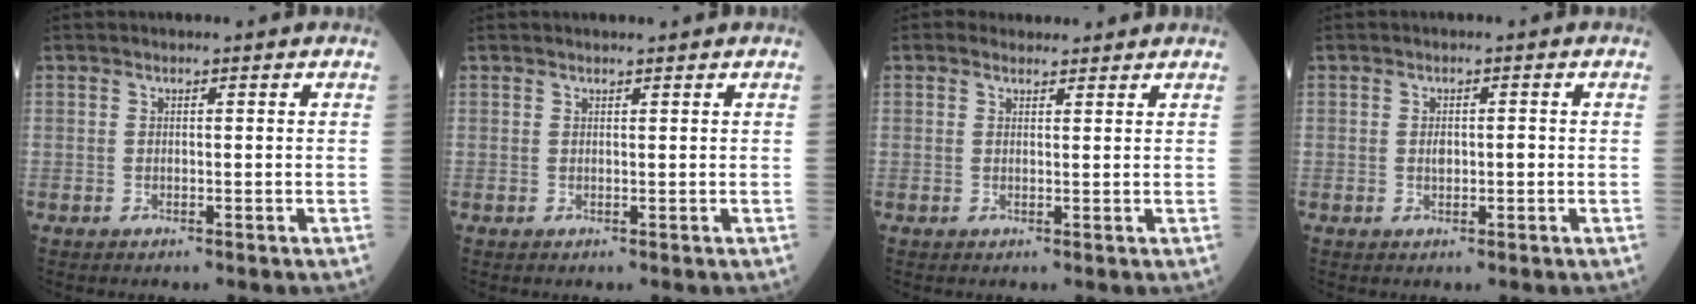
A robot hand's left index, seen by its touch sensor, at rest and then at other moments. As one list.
[{"total": 1.4, "force": [1.3, 0.0, 0.6], "torque": [-0.007, 0.010, 0.023]}, {"total": 2.3, "force": [2.0, 1.0, 0.2], "torque": [-0.007, 0.015, 0.028]}, {"total": 1.7, "force": [0.0, 0.8, 1.6], "torque": [-0.029, 0.003, 0.002]}]